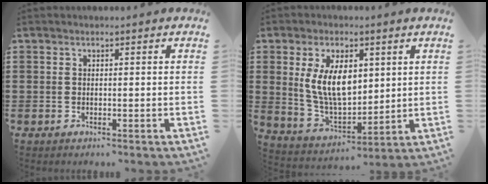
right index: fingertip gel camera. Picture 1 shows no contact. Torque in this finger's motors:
{"motor_torque": [1.43, 0.70, 1.05, 0.19]}